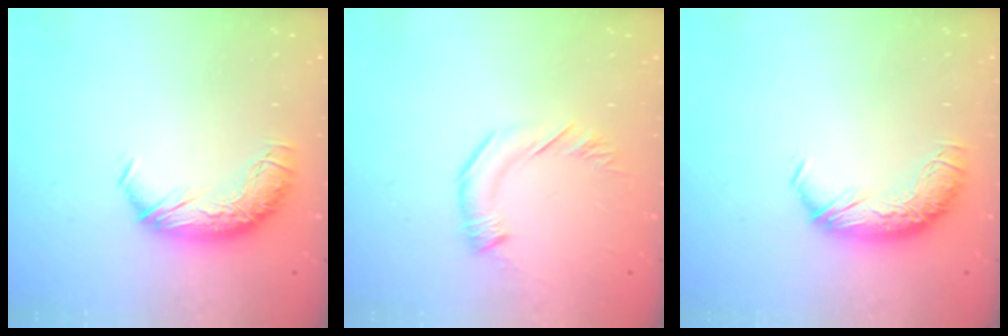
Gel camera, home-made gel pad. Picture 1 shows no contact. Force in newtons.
{"total": 3.0, "press": 2.9, "slide": 0.5}
{"total": 0.0}